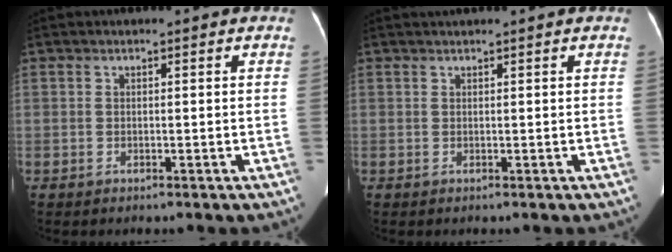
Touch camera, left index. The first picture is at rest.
{"total": 1.1, "force": [0.9, -0.3, 0.6], "torque": [-0.012, 0.015, 0.027]}